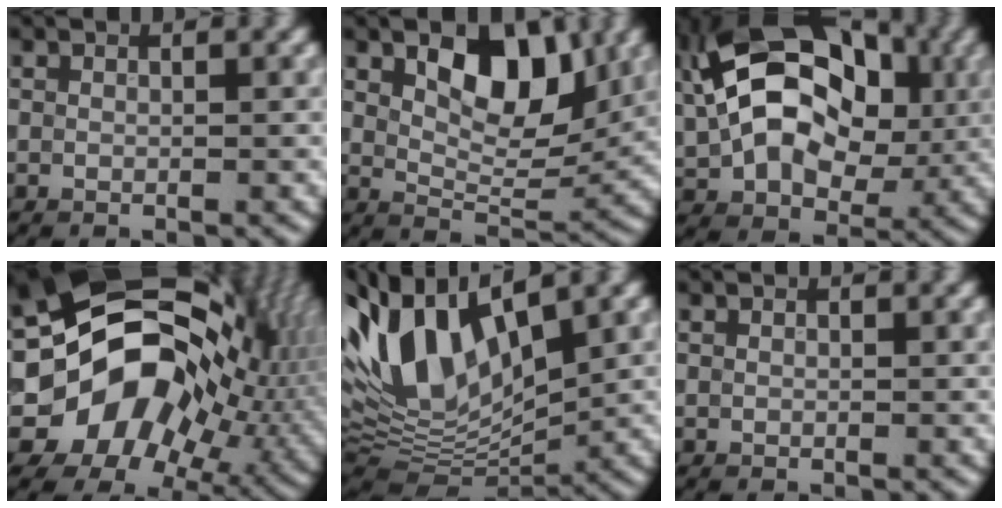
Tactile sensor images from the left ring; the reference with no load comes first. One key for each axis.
{"total": 7.2, "fx": 3.1, "fy": 3.7, "fz": 5.4, "tx": -0.077, "ty": -0.004, "tz": 0.047}
{"total": 15.9, "fx": 3.3, "fy": 10.8, "fz": 11.2, "tx": -0.177, "ty": 0.019, "tz": 0.052}
{"total": 17.7, "fx": 0.5, "fy": 13.9, "fz": 10.9, "tx": -0.176, "ty": -0.015, "tz": 0.013}
{"total": 11.8, "fx": 3.2, "fy": 6.6, "fz": 9.2, "tx": -0.195, "ty": 0.008, "tz": 0.050}
{"total": 0.0}